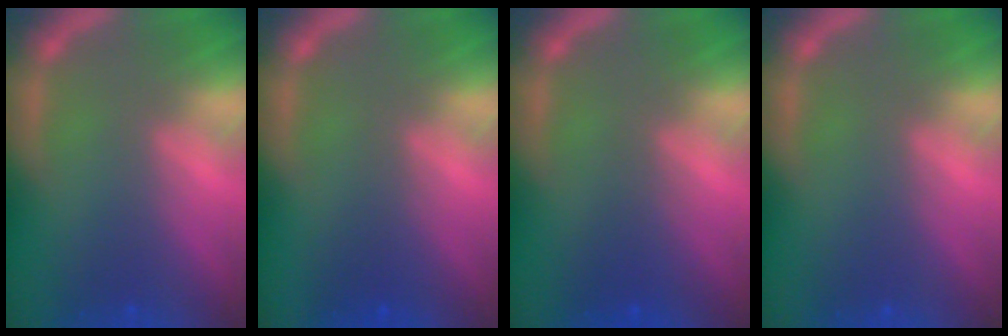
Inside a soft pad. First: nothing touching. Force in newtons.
{"total": 1.5}
{"total": 2.0}
{"total": 0.0}